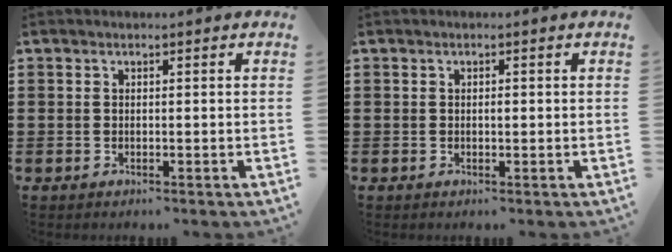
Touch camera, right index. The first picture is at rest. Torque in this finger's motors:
{"motor_torque": [0.40, -0.19, 0.00, 0.02]}